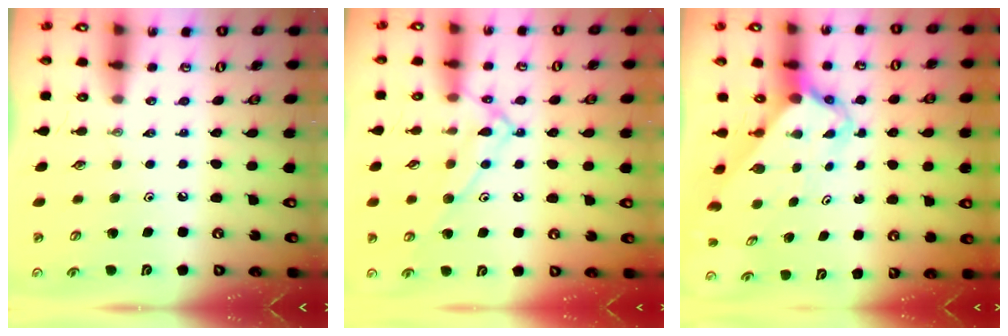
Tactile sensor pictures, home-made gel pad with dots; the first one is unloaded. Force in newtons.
{"total": 12.0, "press": 12.0, "slide": 0.9}
{"total": 3.9, "press": 3.9, "slide": 0.5}